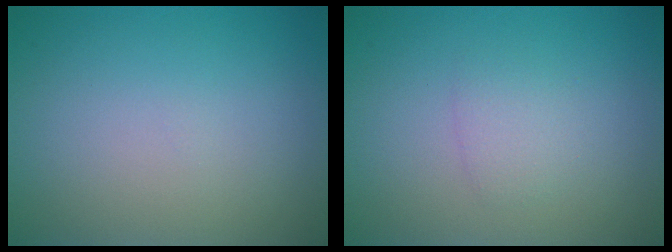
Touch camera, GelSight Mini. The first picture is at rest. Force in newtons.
{"total": 1.4, "press": 1.4, "slide": 0.1}